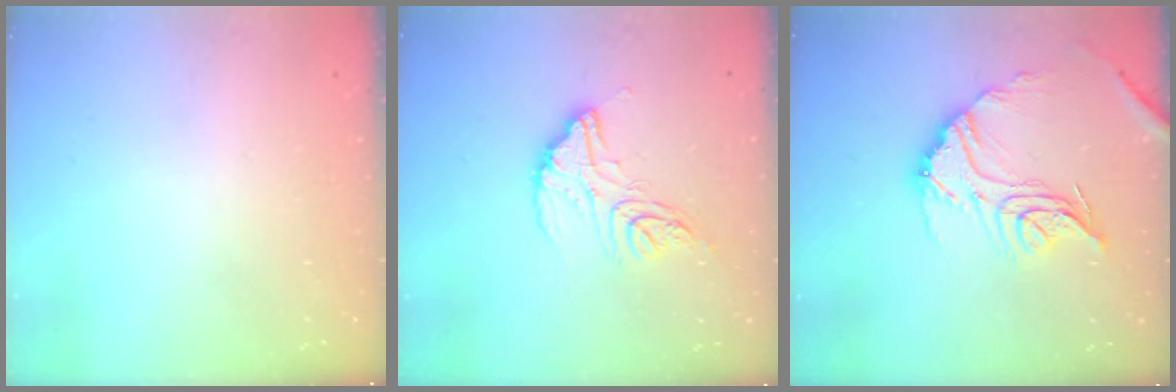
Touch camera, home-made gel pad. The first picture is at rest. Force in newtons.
{"total": 14.0, "press": 14.0, "slide": 1.1}
{"total": 17.1, "press": 17.0, "slide": 1.7}